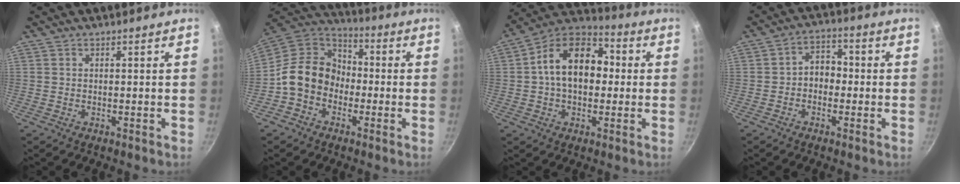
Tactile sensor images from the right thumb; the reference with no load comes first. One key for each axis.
{"total": 13.3, "fx": -2.7, "fy": 11.0, "fz": 7.1, "tx": -0.080, "ty": 0.044, "tz": -0.070}
{"total": 16.3, "fx": 1.2, "fy": 11.0, "fz": 11.9, "tx": -0.154, "ty": 0.035, "tz": -0.004}
{"total": 5.4, "fx": -0.9, "fy": 4.1, "fz": 3.4, "tx": -0.016, "ty": 0.023, "tz": -0.025}